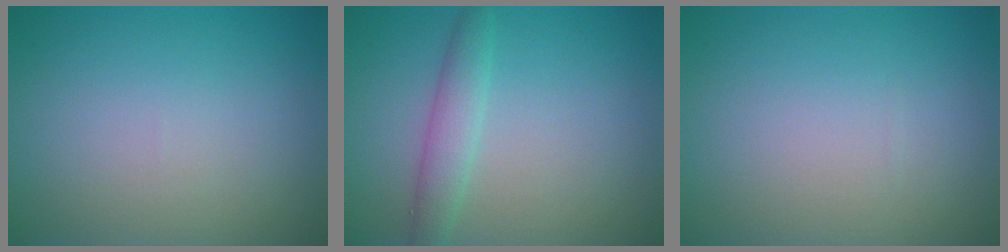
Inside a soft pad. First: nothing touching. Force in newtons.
{"total": 2.4, "press": 2.4, "slide": 0.1}
{"total": 0.0}